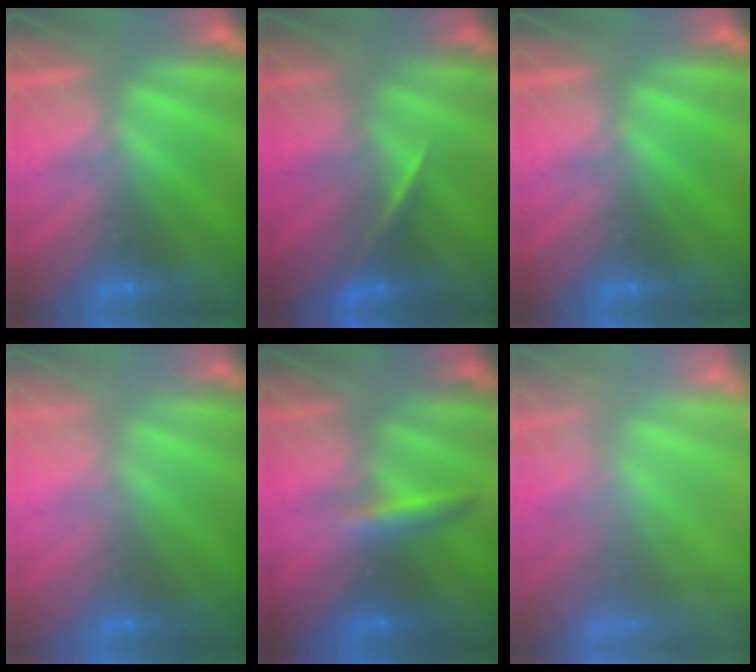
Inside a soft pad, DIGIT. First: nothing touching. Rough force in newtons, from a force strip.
{"total": 2.1}
{"total": 0.0}
{"total": 2.9}
{"total": 2.8}
{"total": 5.9}